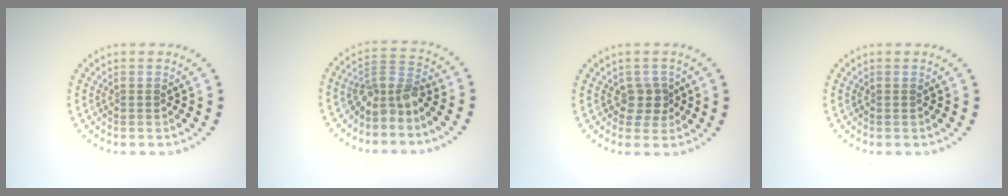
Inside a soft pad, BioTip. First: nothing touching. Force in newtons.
{"total": 3.1, "press": 2.2, "slide": 2.2}
{"total": 1.9, "press": 1.5, "slide": 1.1}
{"total": 0.0}